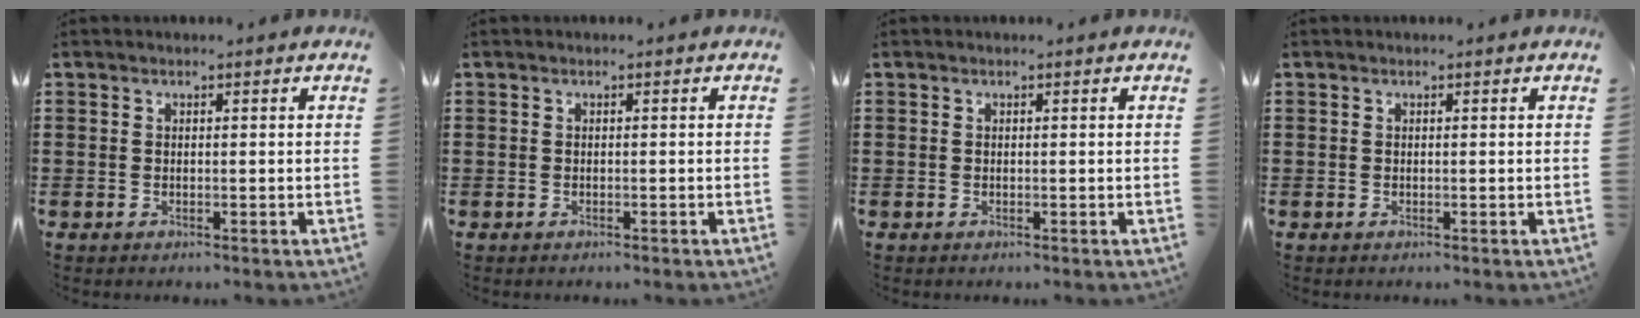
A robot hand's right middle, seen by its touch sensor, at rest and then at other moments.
{"total": 0.0}
{"total": 0.0}
{"total": 0.0}